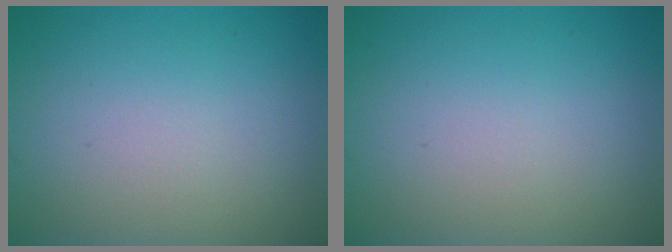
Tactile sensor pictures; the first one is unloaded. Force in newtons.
{"total": 0.0}